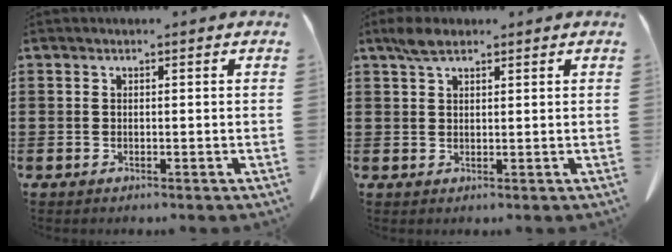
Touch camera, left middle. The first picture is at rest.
{"total": 3.1, "force": [2.2, 1.3, 1.9], "torque": [-0.043, 0.006, 0.040]}